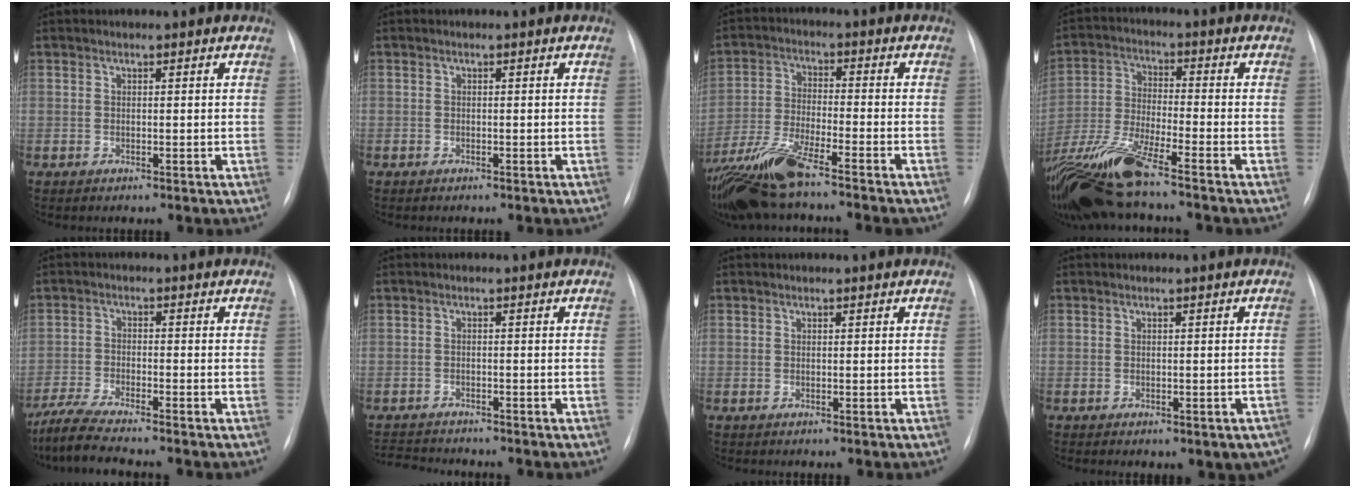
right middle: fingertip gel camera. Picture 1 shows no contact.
{"total": 0.0}
{"total": 13.4, "force": [-10.6, 0.7, 8.1], "torque": [-0.171, -0.032, -0.194]}
{"total": 13.8, "force": [-10.7, 0.7, 8.7], "torque": [-0.190, -0.024, -0.205]}
{"total": 6.7, "force": [-5.9, -0.1, 3.2], "torque": [-0.066, -0.025, -0.108]}
{"total": 5.0, "force": [-4.9, 0.5, 0.8], "torque": [-0.015, -0.016, -0.078]}
{"total": 0.0}
{"total": 5.7, "force": [-3.9, 2.6, 3.3], "torque": [-0.027, 0.014, -0.042]}